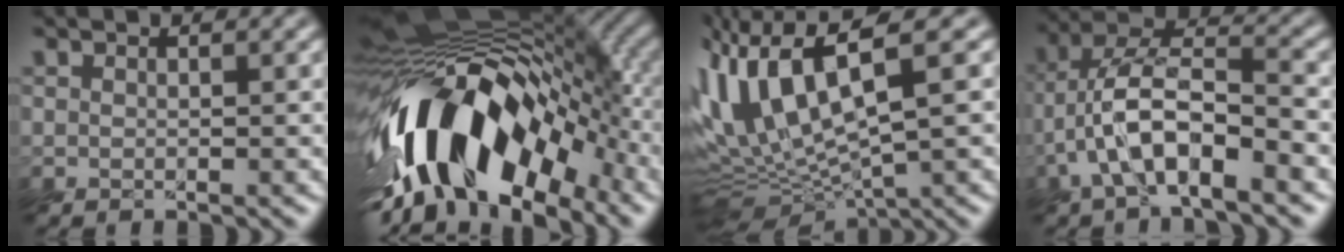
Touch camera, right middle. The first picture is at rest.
{"total": 15.3, "force": [-6.4, 8.2, 11.2], "torque": [-0.180, 0.023, -0.132]}
{"total": 10.7, "force": [2.4, 3.4, 9.8], "torque": [-0.217, 0.009, 0.051]}
{"total": 7.7, "force": [-3.7, 2.6, 6.2], "torque": [-0.121, 0.014, -0.077]}